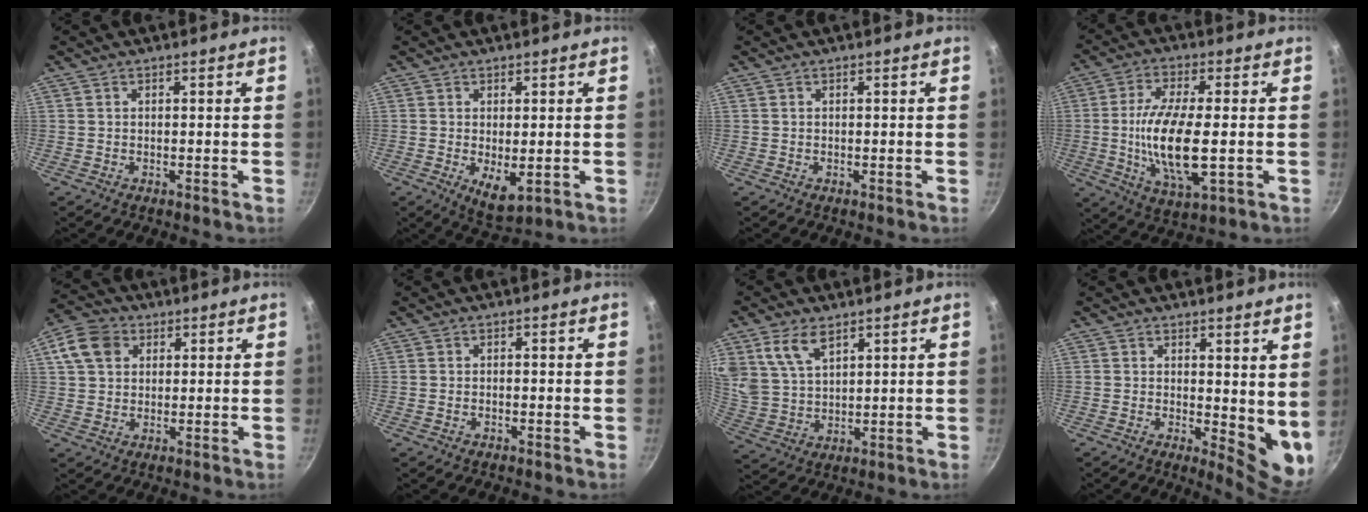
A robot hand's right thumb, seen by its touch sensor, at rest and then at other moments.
{"total": 5.7, "force": [-0.7, 2.4, 5.1], "torque": [-0.073, -0.014, 0.002]}
{"total": 0.0}
{"total": 14.7, "force": [-1.4, 5.2, 13.7], "torque": [-0.264, -0.008, -0.029]}
{"total": 8.3, "force": [2.8, 6.5, 4.3], "torque": [-0.061, 0.008, 0.039]}
{"total": 0.6, "force": [-0.4, 0.3, 0.4], "torque": [-0.012, 0.005, -0.011]}
{"total": 8.6, "force": [4.9, 4.9, 5.2], "torque": [-0.090, -0.022, 0.107]}
{"total": 7.9, "force": [1.9, 3.6, 6.7], "torque": [-0.071, -0.022, 0.031]}